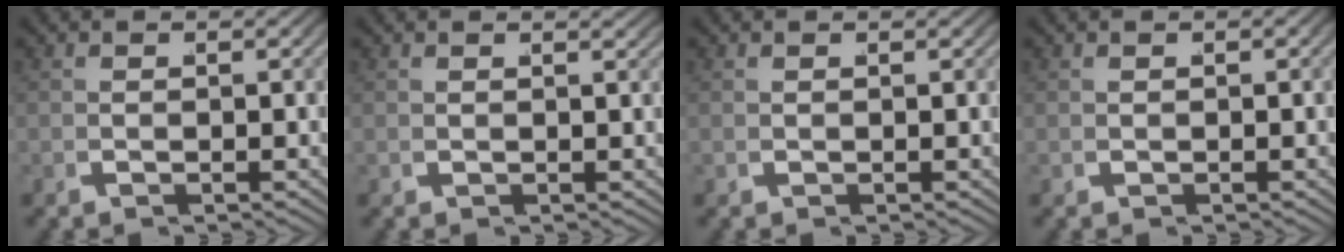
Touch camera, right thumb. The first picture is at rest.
{"total": 1.1, "force": [0.4, -0.9, -0.5], "torque": [0.013, 0.003, 0.010]}
{"total": 0.6, "force": [0.1, -0.6, -0.2], "torque": [0.009, 0.001, 0.006]}
{"total": 0.0}